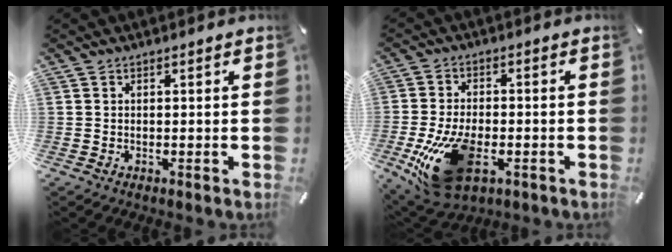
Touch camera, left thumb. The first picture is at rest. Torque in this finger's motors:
{"motor_torque": [1.29, 3.32, 0.87, 0.26, 0.33]}